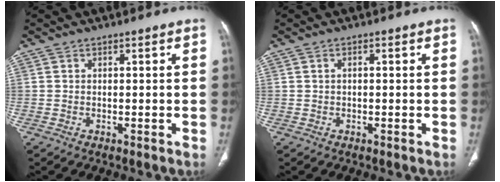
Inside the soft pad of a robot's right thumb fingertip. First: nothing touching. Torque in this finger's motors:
{"motor_torque": [0.03, -0.03, -0.58, 0.08, 0.00]}